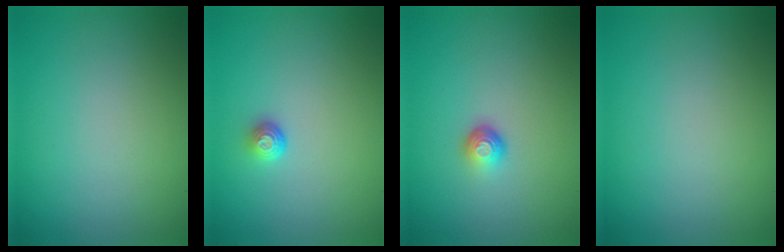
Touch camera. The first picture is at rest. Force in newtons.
{"total": 1.3, "press": 1.0, "slide": 0.9}
{"total": 1.6, "press": 1.0, "slide": 1.2}
{"total": 0.0}